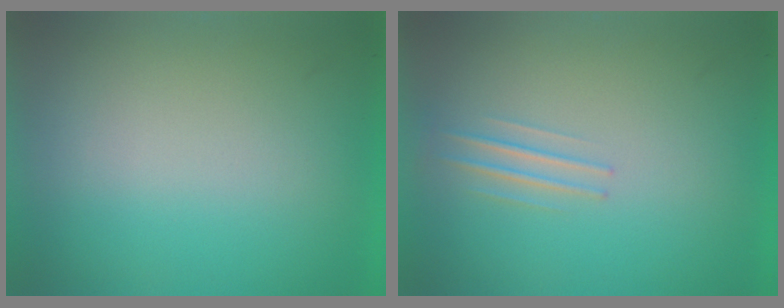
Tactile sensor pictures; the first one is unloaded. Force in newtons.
{"total": 1.3}